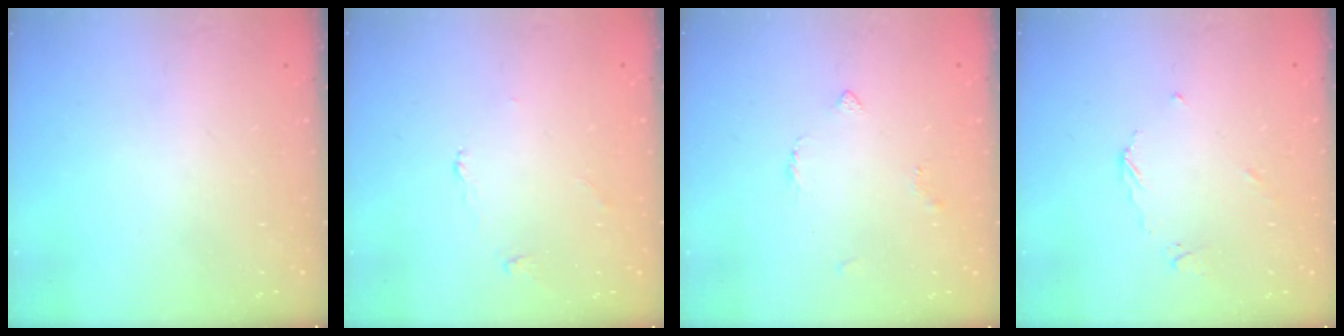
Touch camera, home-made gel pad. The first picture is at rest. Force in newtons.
{"total": 2.2, "press": 2.2, "slide": 0.4}
{"total": 2.8, "press": 2.7, "slide": 0.7}
{"total": 4.8, "press": 4.8, "slide": 0.5}